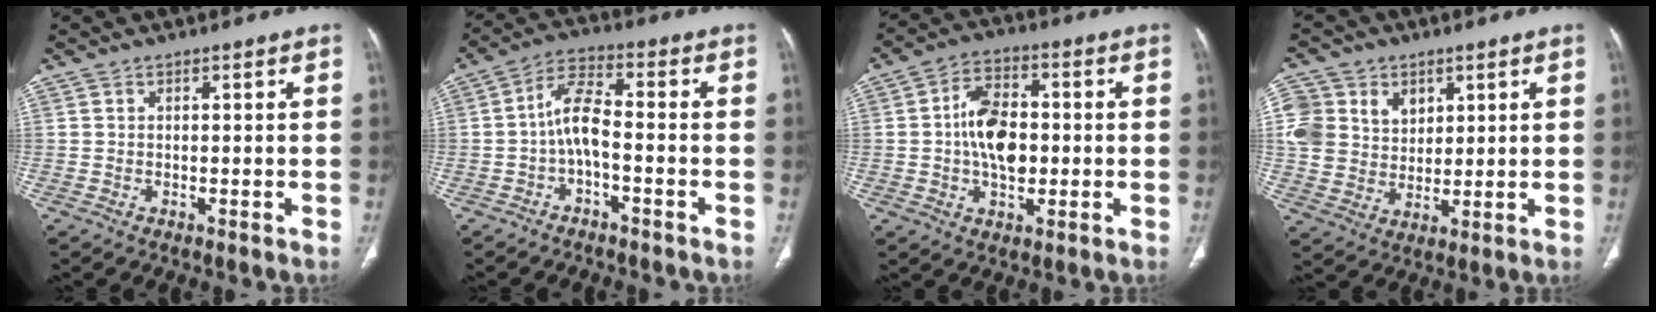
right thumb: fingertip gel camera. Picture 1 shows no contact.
{"total": 6.4, "force": [-1.8, 2.3, 5.7], "torque": [-0.116, 0.034, -0.040]}
{"total": 10.8, "force": [-0.3, 6.7, 8.5], "torque": [-0.126, 0.015, -0.012]}
{"total": 12.1, "force": [4.2, 10.5, 4.4], "torque": [-0.057, -0.002, 0.087]}